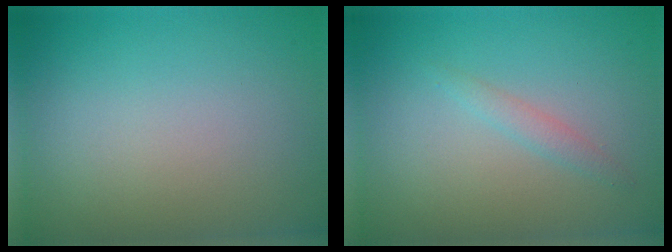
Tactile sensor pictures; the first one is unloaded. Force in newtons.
{"total": 1.1, "press": 1.1, "slide": 0.1}